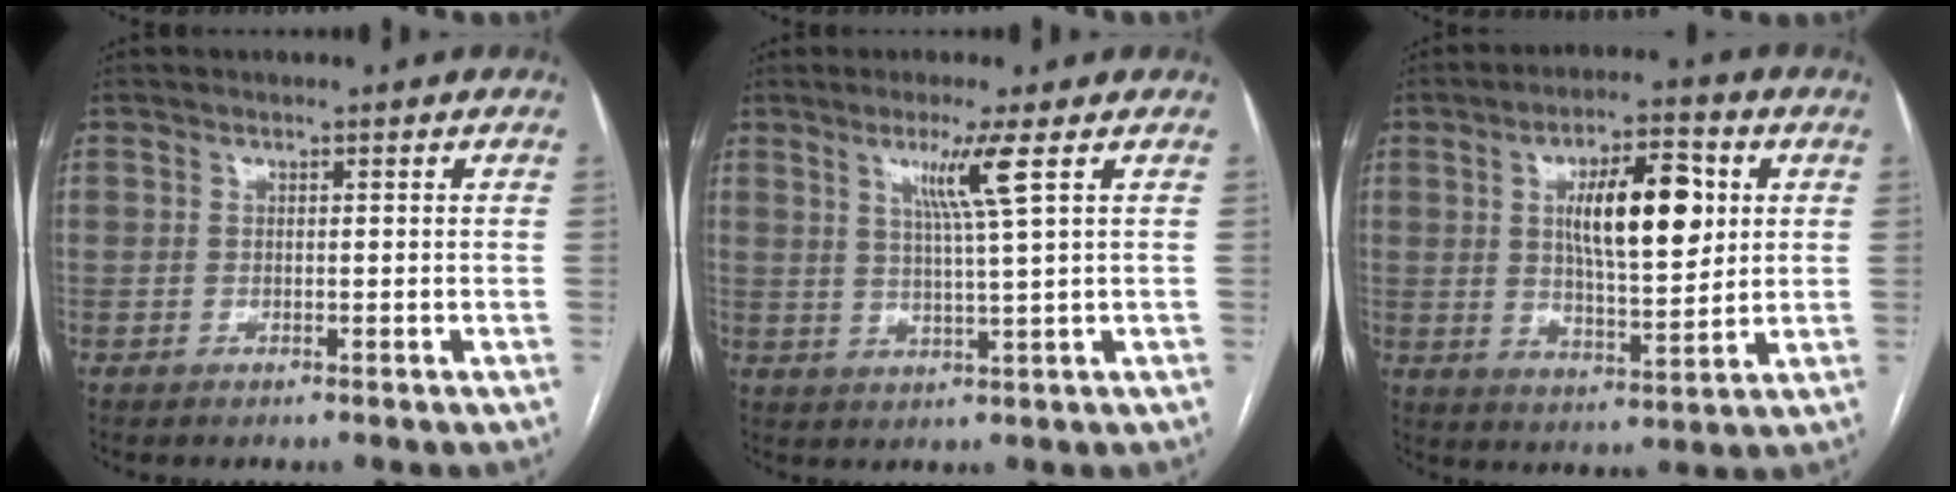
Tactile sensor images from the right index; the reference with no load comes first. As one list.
[{"total": 5.6, "force": [2.5, -1.6, 4.8], "torque": [-0.092, -0.010, 0.050]}, {"total": 12.9, "force": [3.2, 4.0, 11.8], "torque": [-0.196, 0.011, 0.053]}]